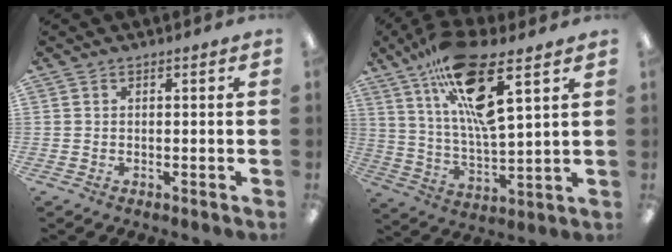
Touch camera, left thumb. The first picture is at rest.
{"total": 18.6, "force": [11.0, 4.9, 14.2], "torque": [-0.262, -0.052, 0.180]}